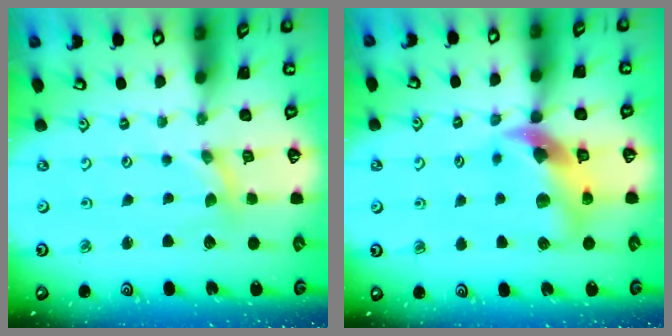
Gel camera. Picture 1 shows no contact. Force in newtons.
{"total": 12.8, "press": 12.6, "slide": 2.0}